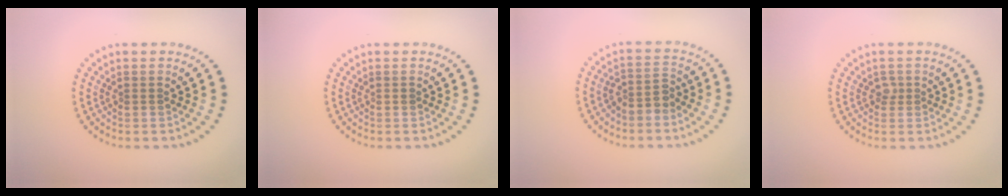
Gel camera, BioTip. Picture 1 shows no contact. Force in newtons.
{"total": 0.5, "press": 0.5, "slide": 0.1}
{"total": 2.1, "press": 1.7, "slide": 1.4}
{"total": 0.9, "press": 0.6, "slide": 0.6}